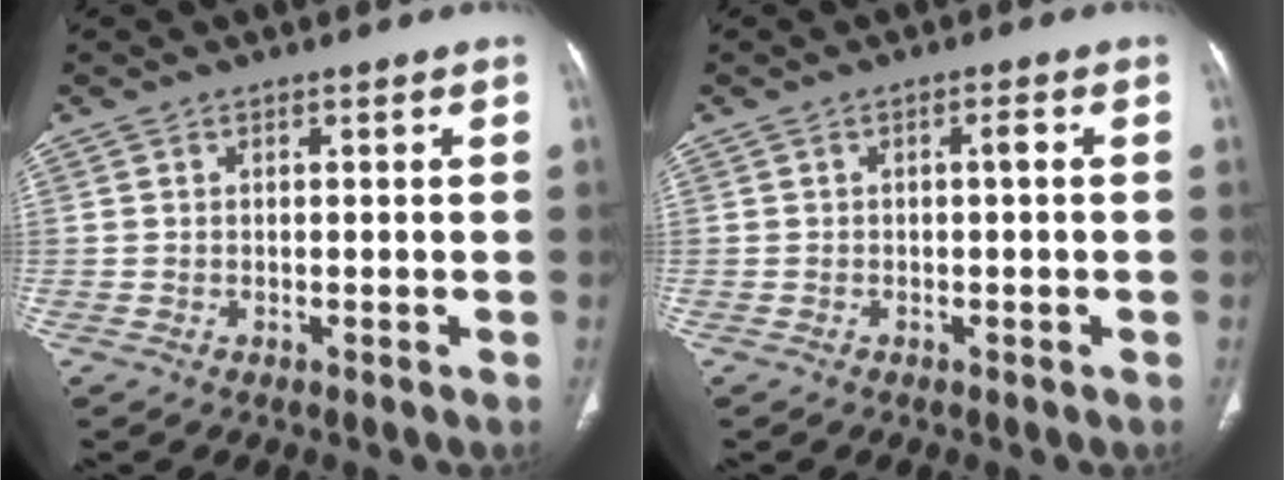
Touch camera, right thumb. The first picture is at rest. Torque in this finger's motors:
{"motor_torque": [-0.22, -0.20, 0.23, 0.01, 0.08]}